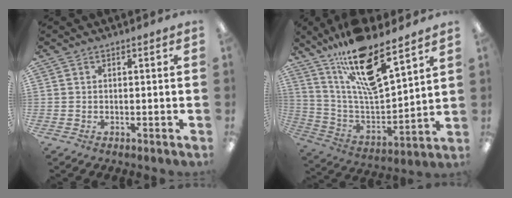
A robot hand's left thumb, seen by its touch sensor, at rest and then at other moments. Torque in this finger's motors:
{"motor_torque": [0.21, 0.10, 1.15, -1.62, 0.20]}